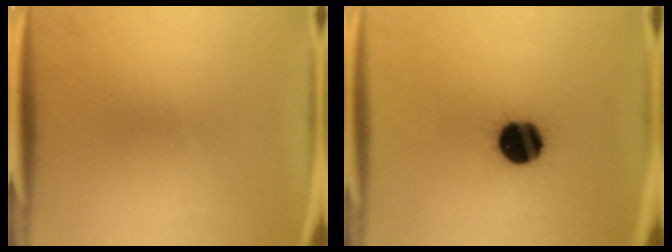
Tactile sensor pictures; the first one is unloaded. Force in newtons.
{"total": 16.0}